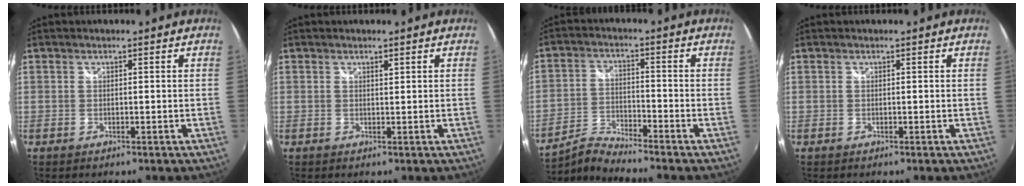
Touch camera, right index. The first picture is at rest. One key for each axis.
{"total": 0.5, "fx": 0.4, "fy": 0.1, "fz": 0.3, "tx": -0.002, "ty": 0.000, "tz": 0.007}
{"total": 4.9, "fx": -4.7, "fy": -1.3, "fz": 0.3, "tx": -0.016, "ty": 0.014, "tz": -0.104}
{"total": 0.0}